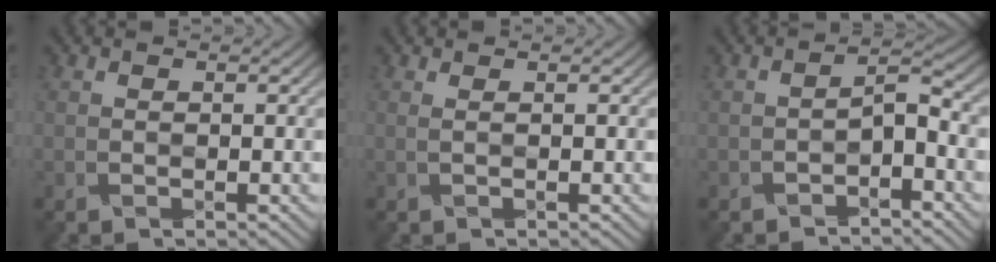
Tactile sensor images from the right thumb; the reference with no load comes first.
{"total": 0.6, "force": [0.2, 0.0, 0.5], "torque": [-0.014, 0.006, 0.001]}
{"total": 2.4, "force": [-1.8, 0.5, 1.5], "torque": [-0.025, 0.012, -0.034]}